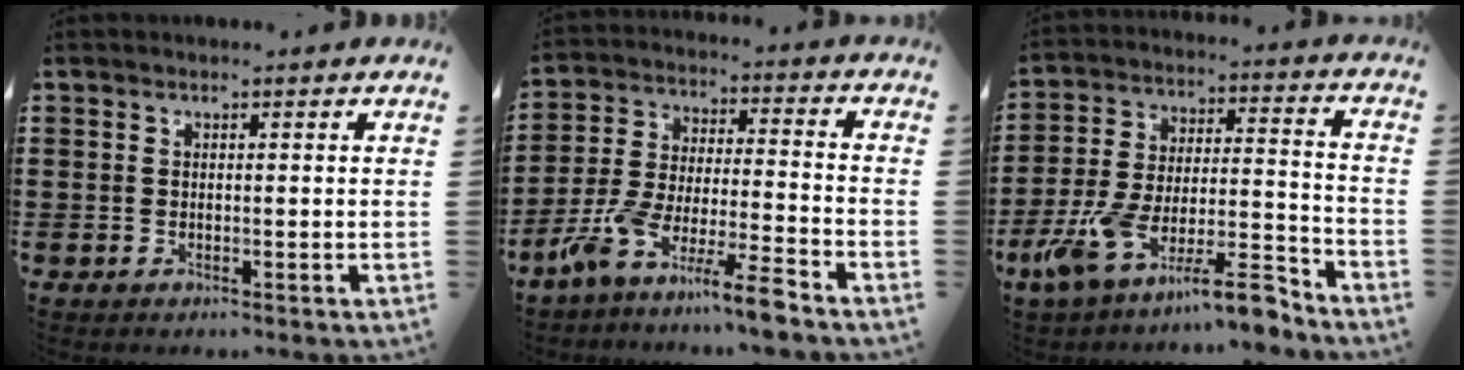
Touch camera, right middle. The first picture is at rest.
{"total": 9.7, "force": [-8.2, 0.0, 5.2], "torque": [-0.110, 0.002, -0.165]}
{"total": 12.1, "force": [-9.6, 1.6, 7.1], "torque": [-0.138, 0.016, -0.186]}